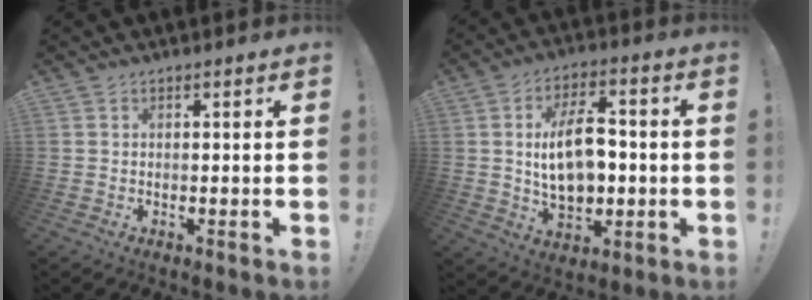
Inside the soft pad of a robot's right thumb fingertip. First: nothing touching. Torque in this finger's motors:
{"motor_torque": [0.19, 0.87, 0.65, 0.48, 0.11]}